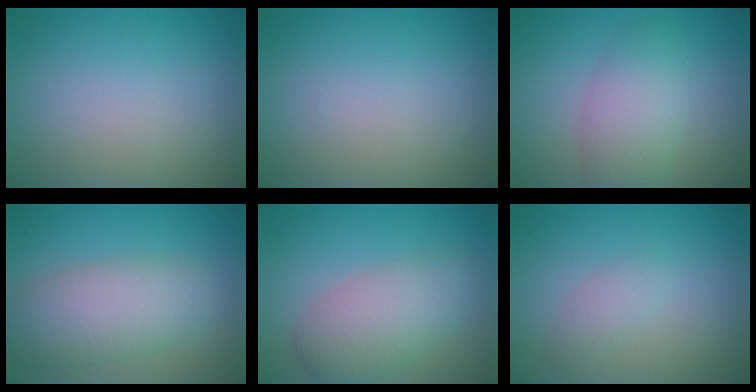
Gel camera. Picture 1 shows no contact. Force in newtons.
{"total": 0.0}
{"total": 4.2, "press": 4.2, "slide": 0.2}
{"total": 5.8, "press": 5.7, "slide": 0.2}
{"total": 5.0, "press": 5.0, "slide": 0.2}
{"total": 1.3, "press": 1.3, "slide": 0.0}